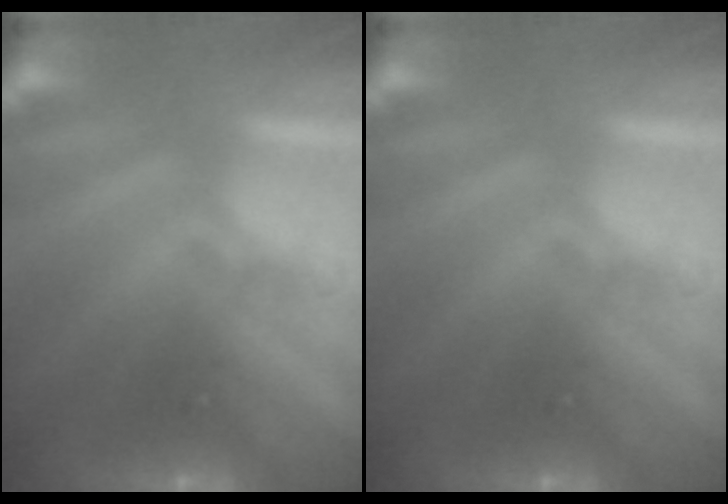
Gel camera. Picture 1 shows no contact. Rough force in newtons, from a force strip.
{"total": 0.0}